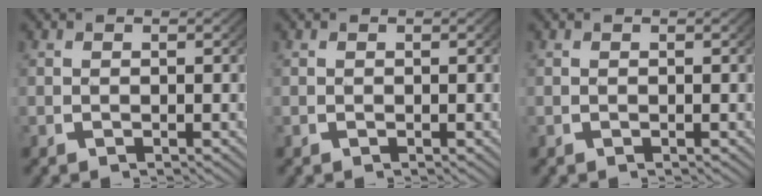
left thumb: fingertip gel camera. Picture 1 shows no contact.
{"total": 0.0}
{"total": 0.0}